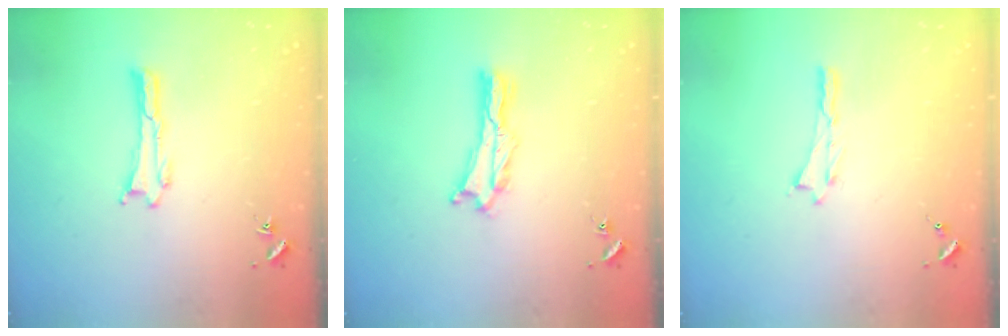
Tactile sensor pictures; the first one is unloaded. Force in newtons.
{"total": 1.4, "press": 1.4, "slide": 0.3}
{"total": 0.0}